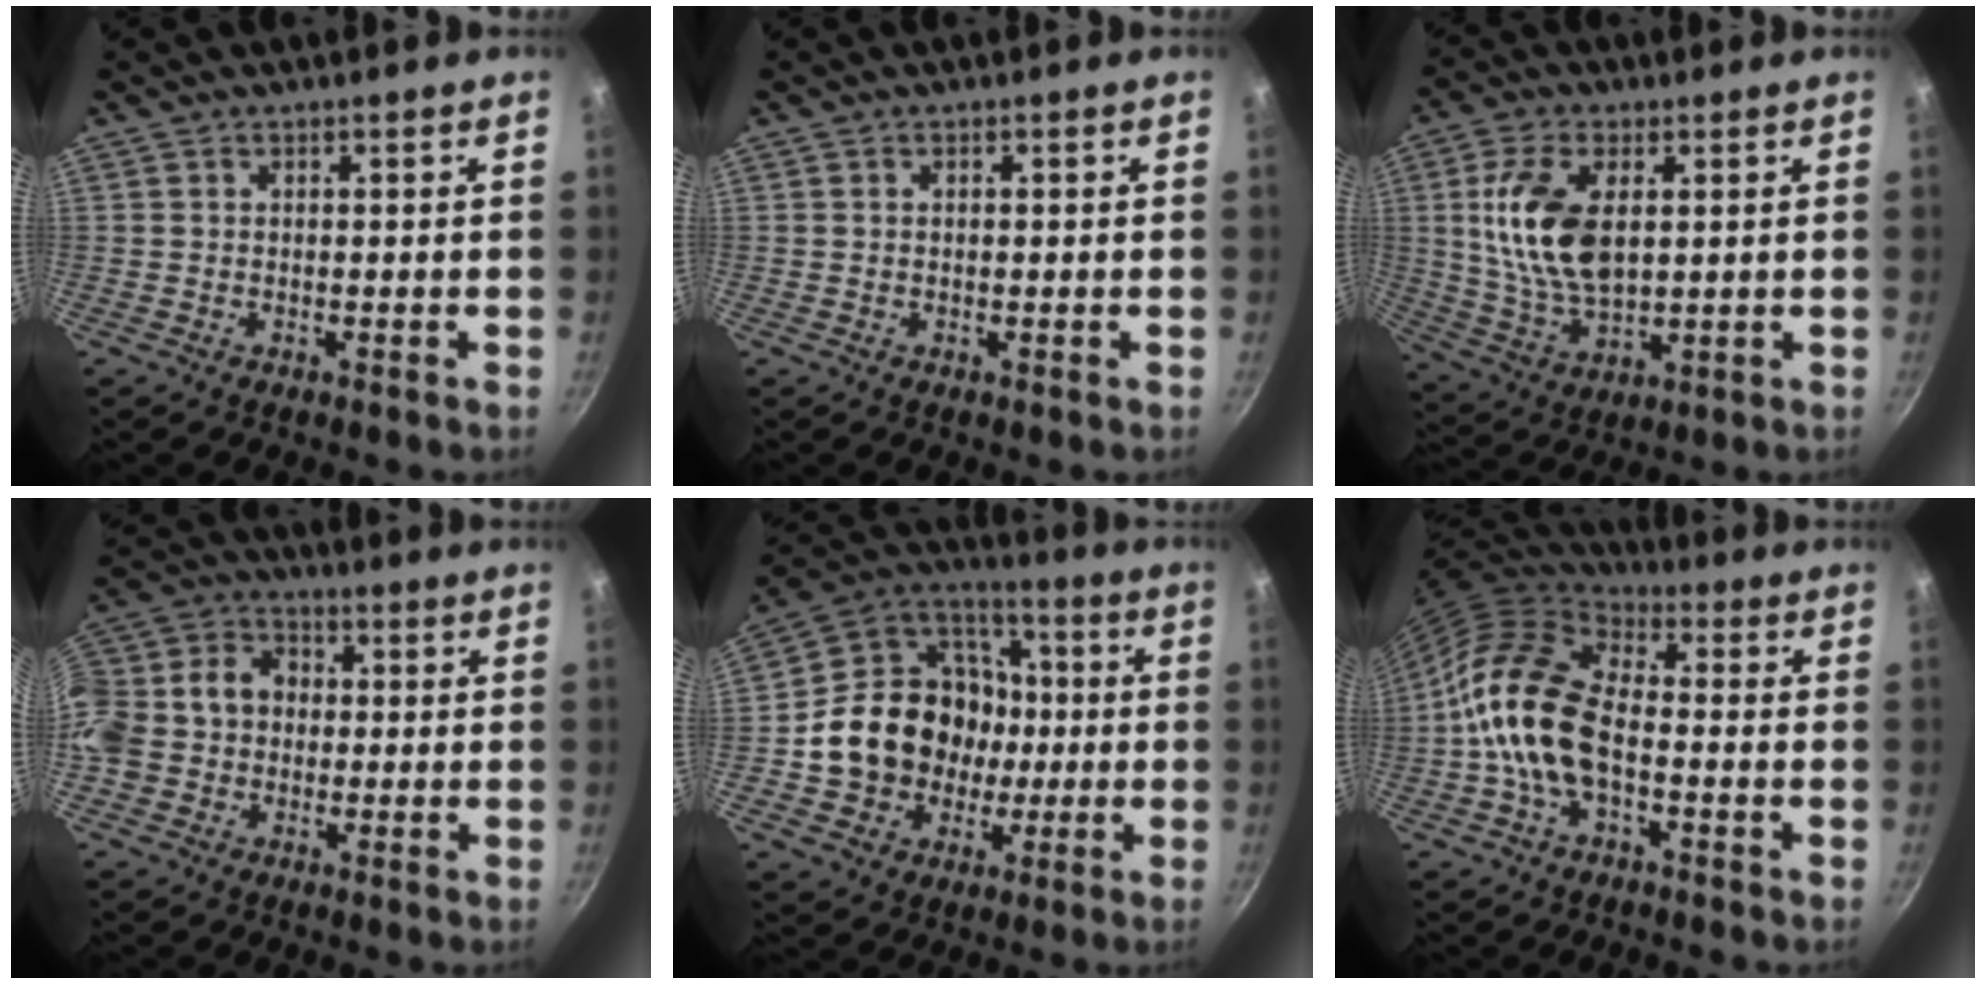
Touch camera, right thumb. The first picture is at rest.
{"total": 0.6, "force": [0.1, 0.4, 0.4], "torque": [-0.006, 0.002, 0.004]}
{"total": 14.5, "force": [2.8, 8.1, 11.8], "torque": [-0.219, -0.014, 0.063]}
{"total": 15.3, "force": [-1.1, 12.8, 8.4], "torque": [-0.153, 0.046, -0.033]}
{"total": 19.8, "force": [-2.1, 17.1, 9.9], "torque": [-0.135, 0.042, -0.033]}
{"total": 16.2, "force": [-2.7, 9.4, 12.9], "torque": [-0.224, 0.037, -0.066]}